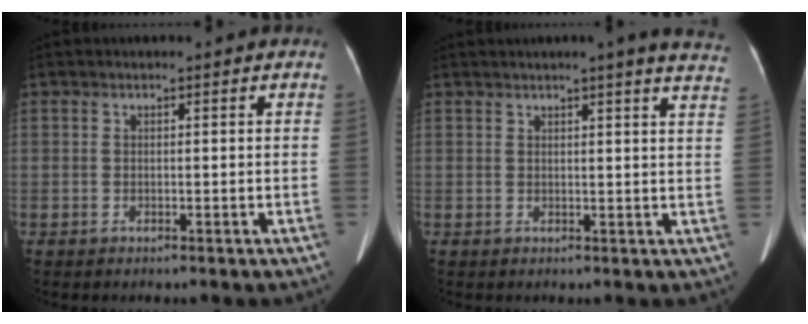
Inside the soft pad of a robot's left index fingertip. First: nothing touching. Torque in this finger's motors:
{"motor_torque": [0.80, -1.03, 0.07, 0.02]}